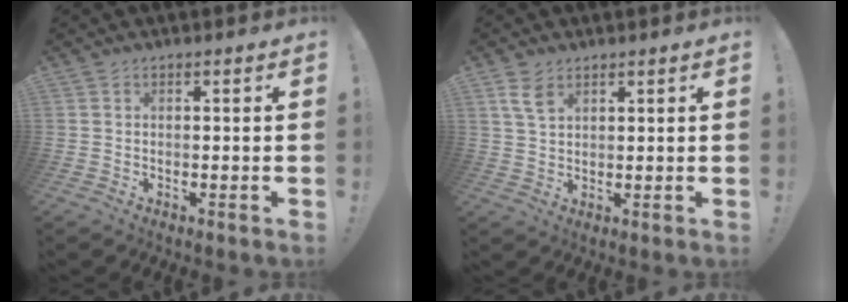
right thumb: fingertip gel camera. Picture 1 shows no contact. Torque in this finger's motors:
{"motor_torque": [0.02, 0.04, 0.29, 0.02, -0.07]}